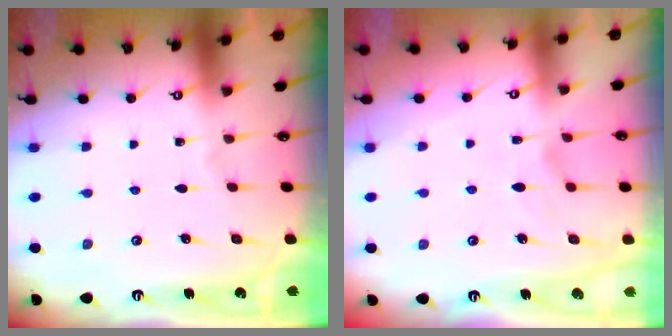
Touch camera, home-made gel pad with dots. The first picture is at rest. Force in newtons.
{"total": 2.0, "press": 1.6, "slide": 1.2}